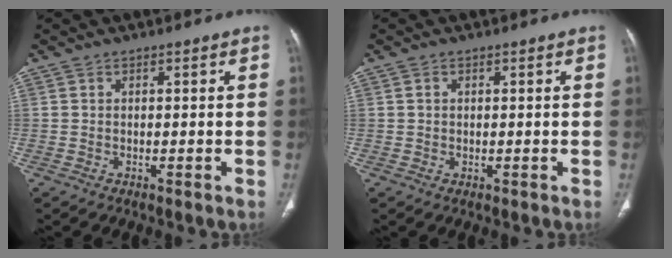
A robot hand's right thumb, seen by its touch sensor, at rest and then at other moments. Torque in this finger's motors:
{"motor_torque": [-0.44, 0.36, -0.35, 0.12, 0.06]}